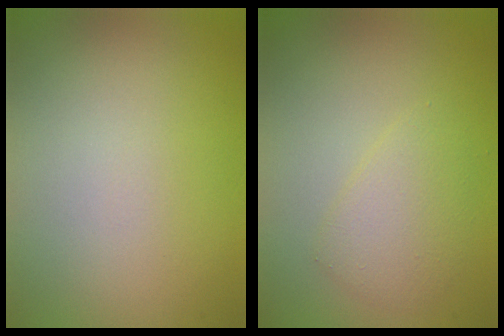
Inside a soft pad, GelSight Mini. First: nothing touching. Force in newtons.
{"total": 2.4, "press": 2.4, "slide": 0.1}